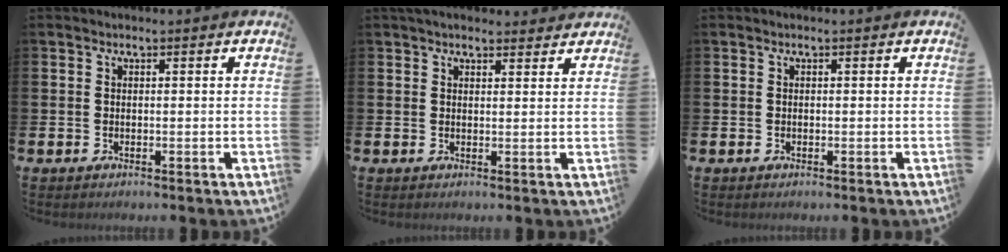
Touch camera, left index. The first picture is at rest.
{"total": 2.6, "force": [2.4, 0.7, 0.3], "torque": [-0.003, -0.007, 0.043]}
{"total": 0.0}